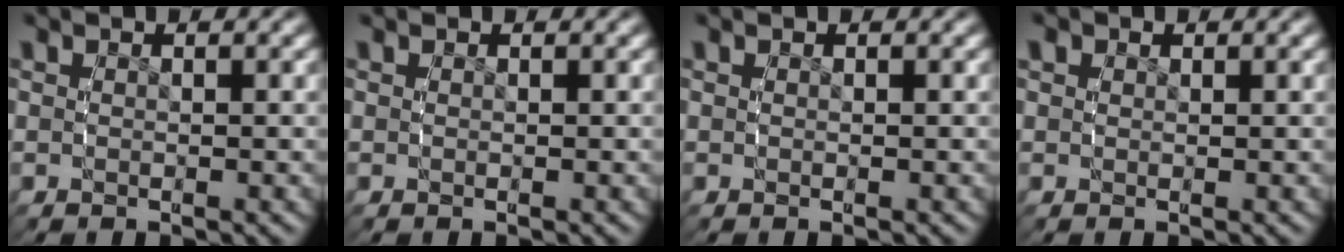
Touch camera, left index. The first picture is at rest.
{"total": 0.0}
{"total": 0.0}
{"total": 0.9, "force": [0.6, 0.6, 0.3], "torque": [-0.009, -0.004, 0.017]}